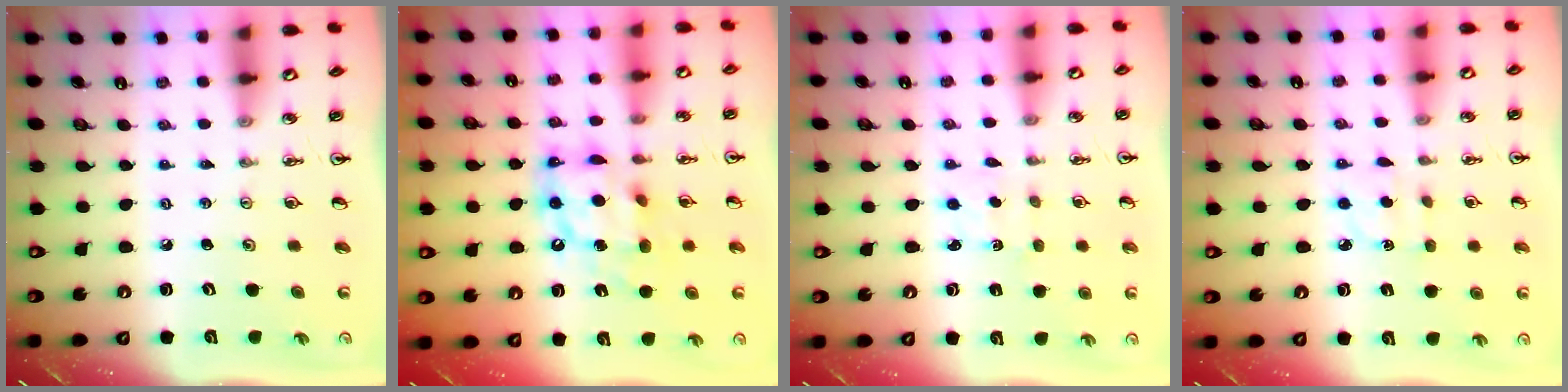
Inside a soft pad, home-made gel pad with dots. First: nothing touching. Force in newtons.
{"total": 12.7, "press": 12.7, "slide": 1.2}
{"total": 1.4, "press": 1.3, "slide": 0.4}
{"total": 3.6, "press": 3.6, "slide": 0.5}